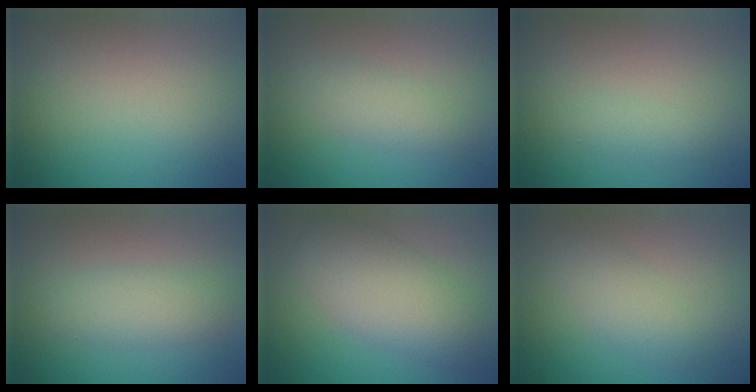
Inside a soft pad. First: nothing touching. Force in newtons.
{"total": 2.0, "press": 2.0, "slide": 0.2}
{"total": 0.9, "press": 0.9, "slide": 0.1}
{"total": 2.9, "press": 2.9, "slide": 0.1}
{"total": 6.1, "press": 6.1, "slide": 0.2}
{"total": 2.5, "press": 2.5, "slide": 0.1}